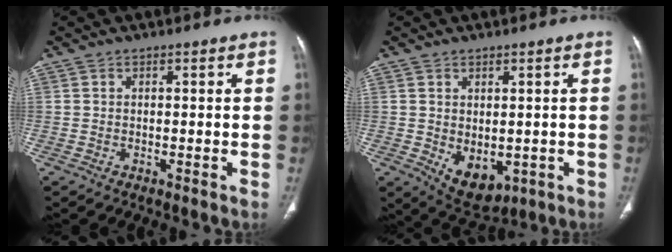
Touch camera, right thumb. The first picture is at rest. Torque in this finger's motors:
{"motor_torque": [-0.25, 0.54, -0.10, 0.03, 0.16]}